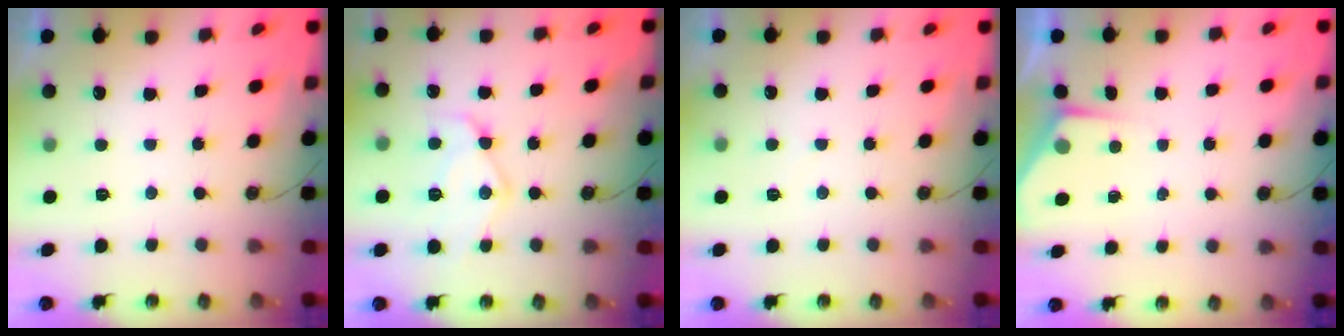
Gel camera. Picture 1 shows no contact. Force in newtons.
{"total": 14.7, "press": 14.7, "slide": 1.0}
{"total": 2.8, "press": 2.8, "slide": 0.4}
{"total": 2.9, "press": 2.8, "slide": 0.5}